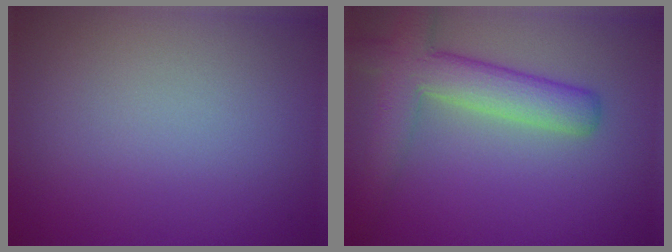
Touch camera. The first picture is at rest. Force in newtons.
{"total": 5.4, "press": 5.4, "slide": 0.3}